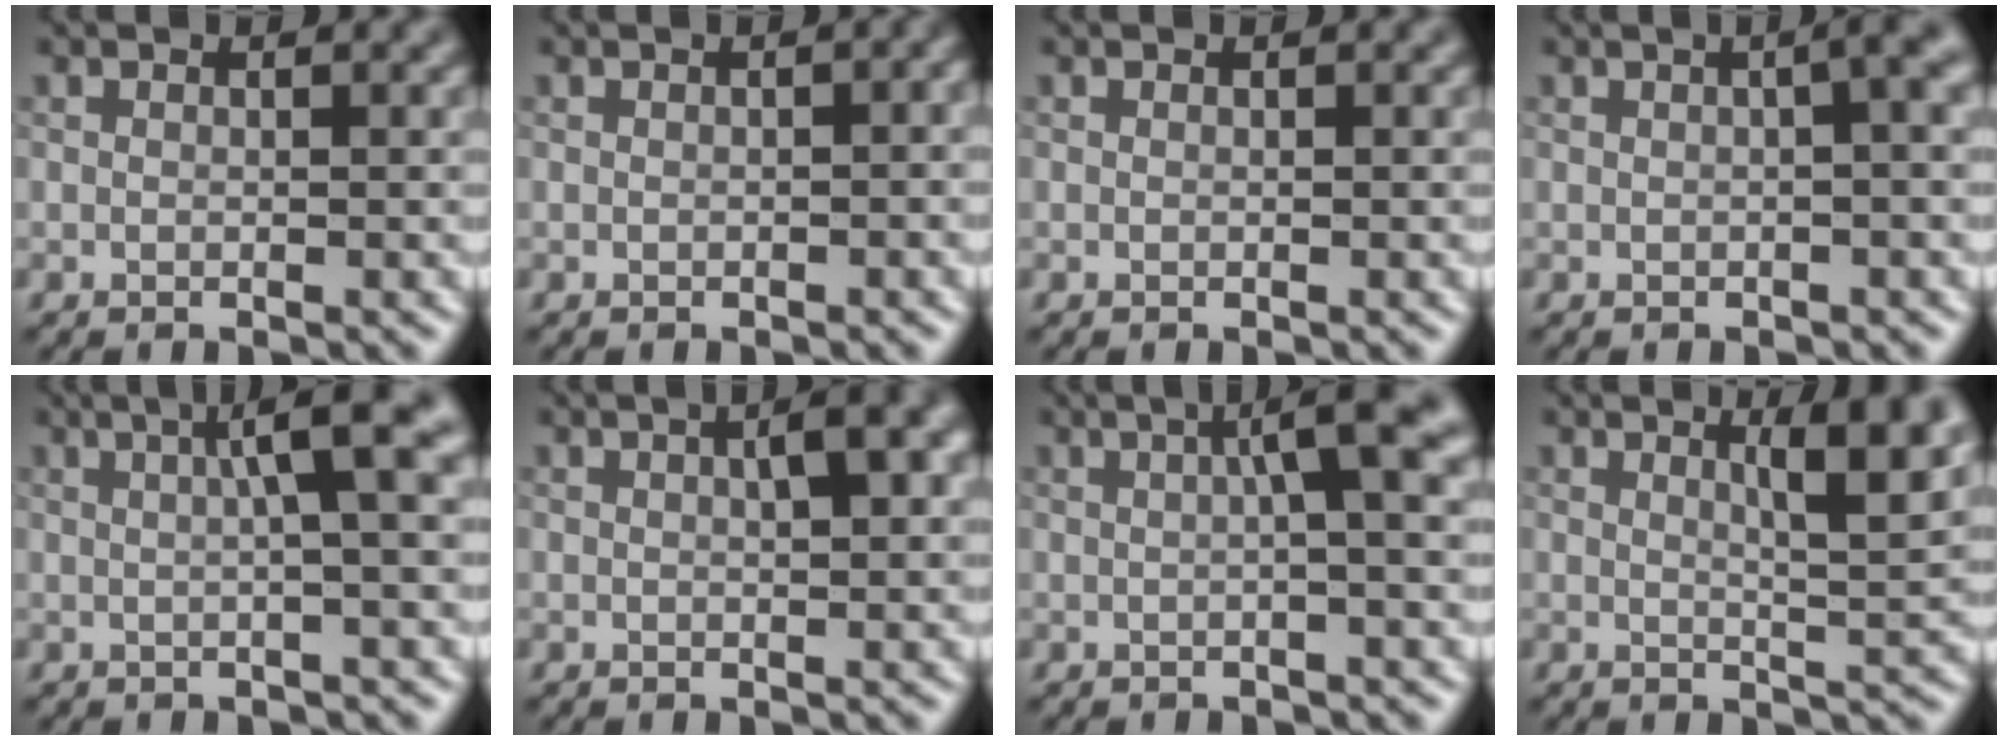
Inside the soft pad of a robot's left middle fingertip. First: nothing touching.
{"total": 1.1, "force": [-0.1, 0.3, 1.1], "torque": [-0.015, 0.003, 0.001]}
{"total": 0.0}
{"total": 3.8, "force": [0.7, 1.3, 3.5], "torque": [-0.032, 0.021, 0.000]}
{"total": 5.3, "force": [1.2, 0.9, 5.0], "torque": [-0.066, 0.021, 0.015]}
{"total": 3.7, "force": [1.1, 0.9, 3.4], "torque": [-0.051, 0.009, 0.015]}
{"total": 4.5, "force": [0.9, 0.7, 4.3], "torque": [-0.059, 0.017, 0.009]}
{"total": 5.4, "force": [2.2, 1.2, 4.8], "torque": [-0.056, 0.001, 0.032]}